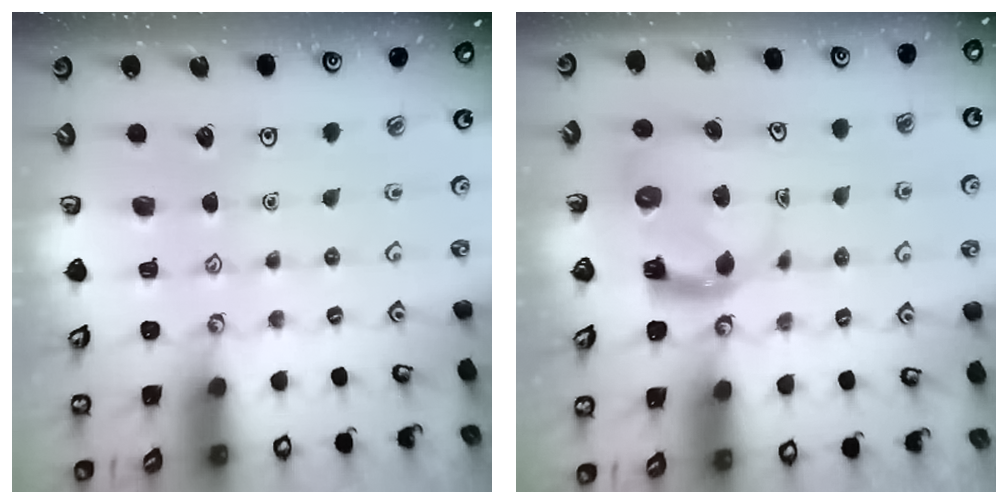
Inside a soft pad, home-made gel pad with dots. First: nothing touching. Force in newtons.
{"total": 3.8, "press": 3.7, "slide": 0.7}